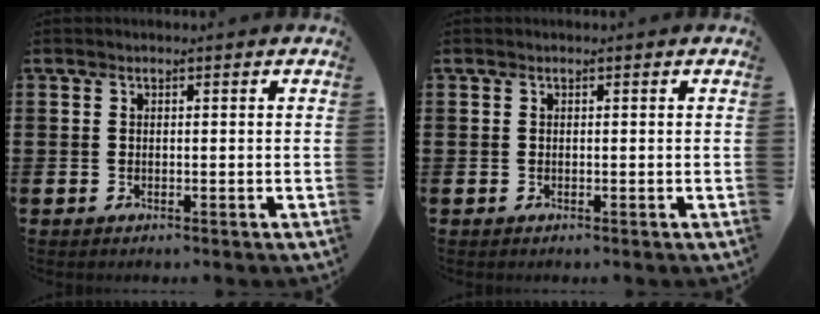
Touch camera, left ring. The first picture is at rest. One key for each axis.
{"total": 0.0}